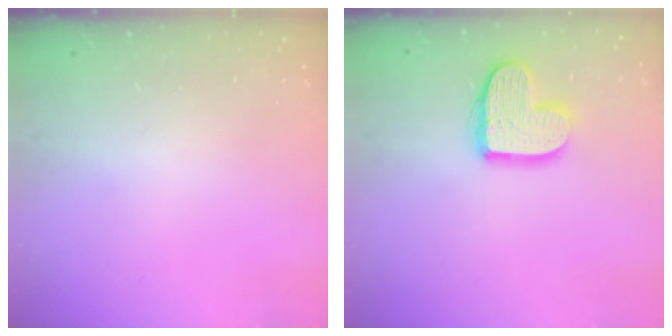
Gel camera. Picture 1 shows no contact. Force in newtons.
{"total": 13.7, "press": 13.7, "slide": 0.9}